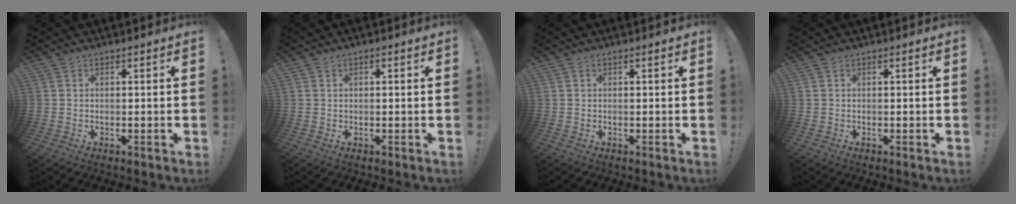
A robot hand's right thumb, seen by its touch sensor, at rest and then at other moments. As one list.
[{"total": 0.5, "force": [-0.3, 0.4, 0.2], "torque": [-0.002, 0.004, -0.006]}, {"total": 0.0}, {"total": 0.0}]